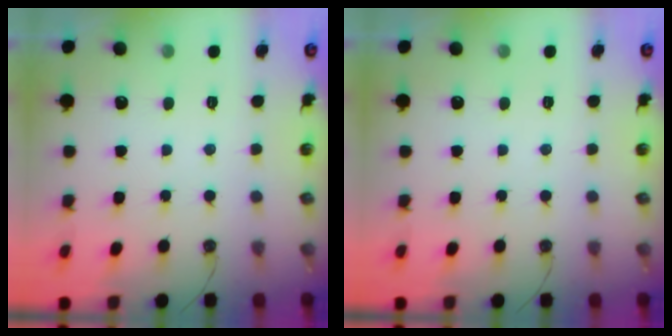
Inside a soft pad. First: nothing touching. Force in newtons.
{"total": 0.0}